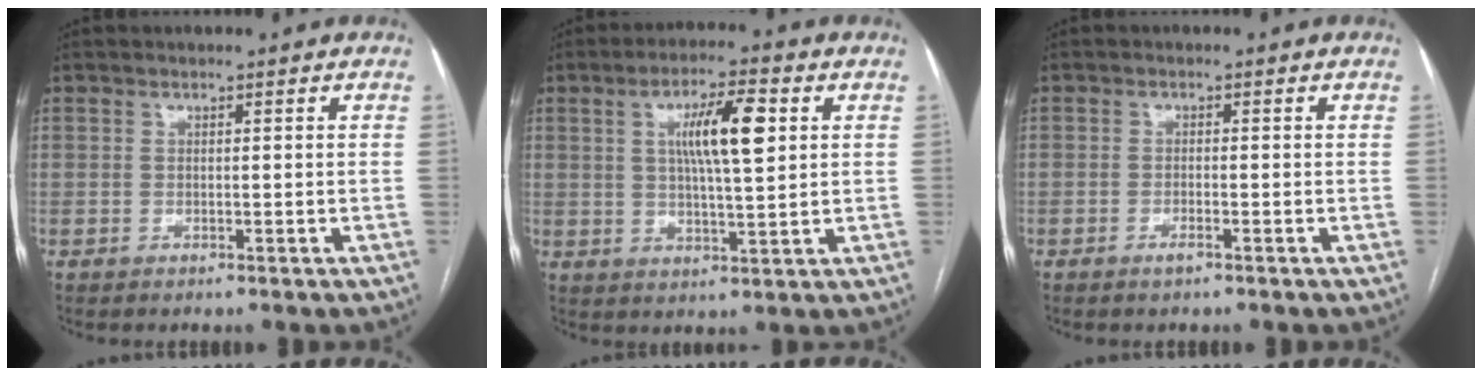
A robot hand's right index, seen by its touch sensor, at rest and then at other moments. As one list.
[{"total": 9.2, "force": [2.5, 1.5, 8.7], "torque": [-0.154, 0.009, 0.043]}, {"total": 1.4, "force": [-0.9, 0.2, 1.1], "torque": [-0.019, 0.000, -0.017]}]